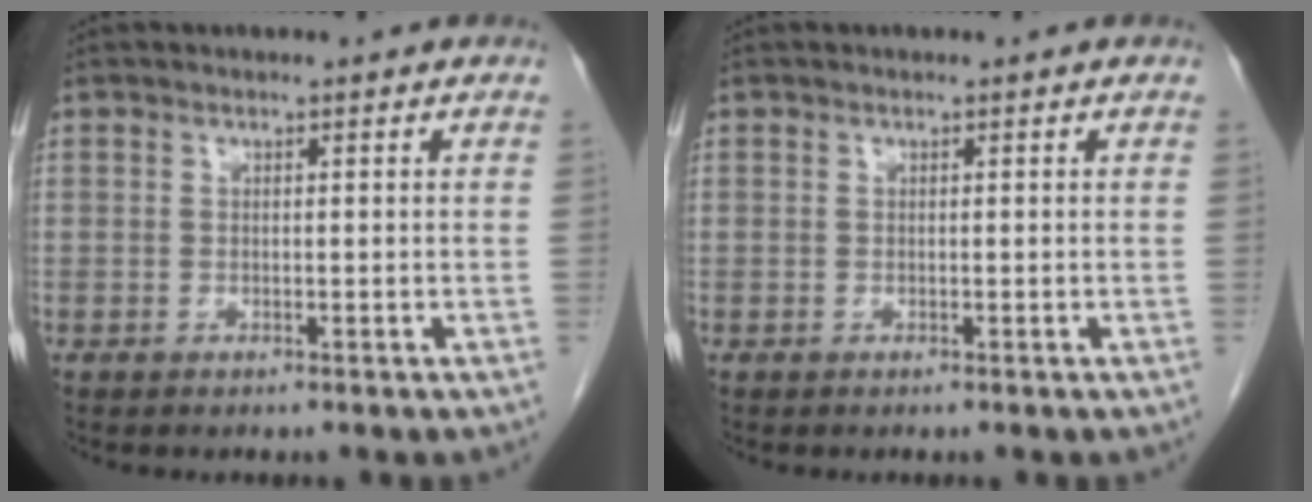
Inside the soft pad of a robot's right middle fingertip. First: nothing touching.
{"total": 0.0}